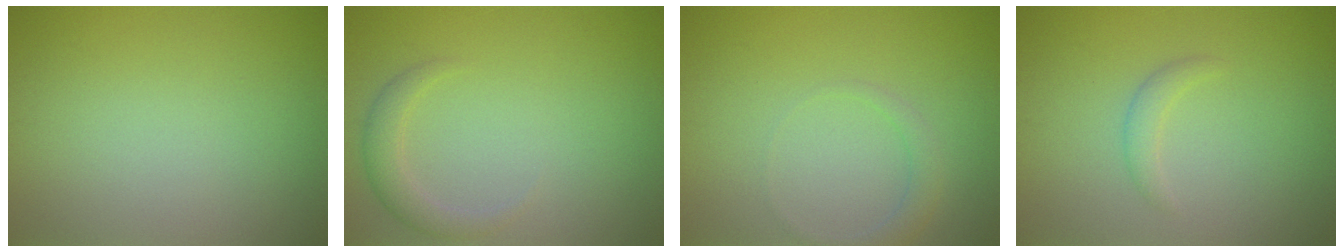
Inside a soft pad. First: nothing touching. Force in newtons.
{"total": 2.0, "press": 2.0, "slide": 0.2}
{"total": 1.5, "press": 1.5, "slide": 0.1}
{"total": 1.2, "press": 1.2, "slide": 0.1}